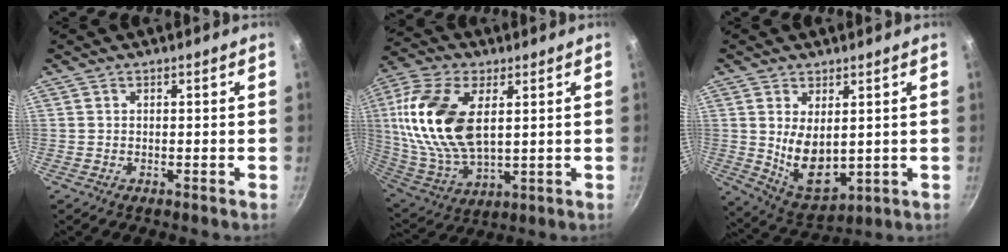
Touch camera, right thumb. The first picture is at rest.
{"total": 20.1, "force": [4.4, 11.1, 16.2], "torque": [-0.320, -0.013, 0.089]}
{"total": 10.0, "force": [1.3, 5.7, 8.2], "torque": [-0.125, -0.027, 0.047]}